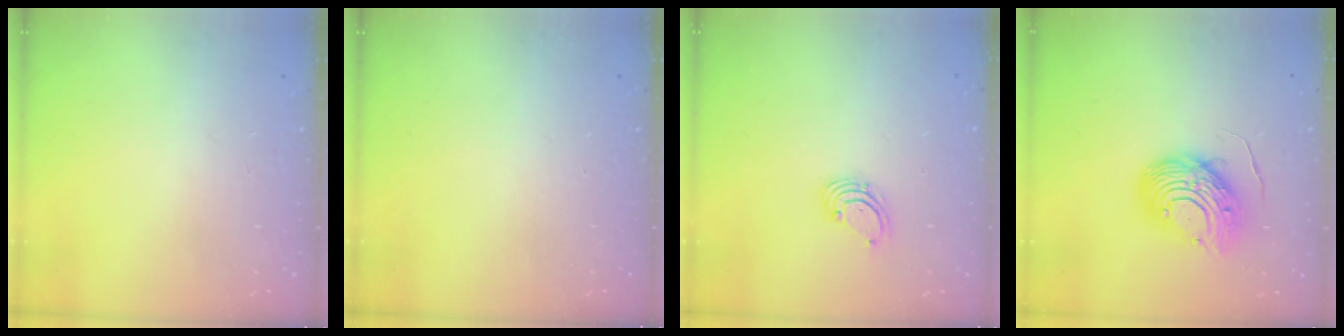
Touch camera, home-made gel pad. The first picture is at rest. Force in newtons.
{"total": 0.0}
{"total": 1.8, "press": 1.8, "slide": 0.2}
{"total": 12.1, "press": 12.1, "slide": 1.4}